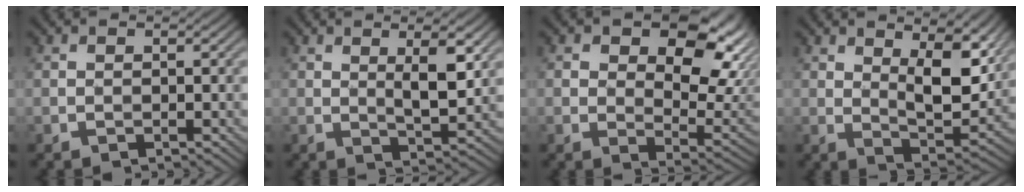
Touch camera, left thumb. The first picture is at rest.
{"total": 5.2, "force": [1.7, 1.3, 4.7], "torque": [-0.087, 0.000, 0.035]}
{"total": 12.9, "force": [4.7, 7.5, 9.4], "torque": [-0.138, -0.003, 0.065]}
{"total": 10.5, "force": [4.9, 4.4, 8.2], "torque": [-0.146, -0.009, 0.077]}